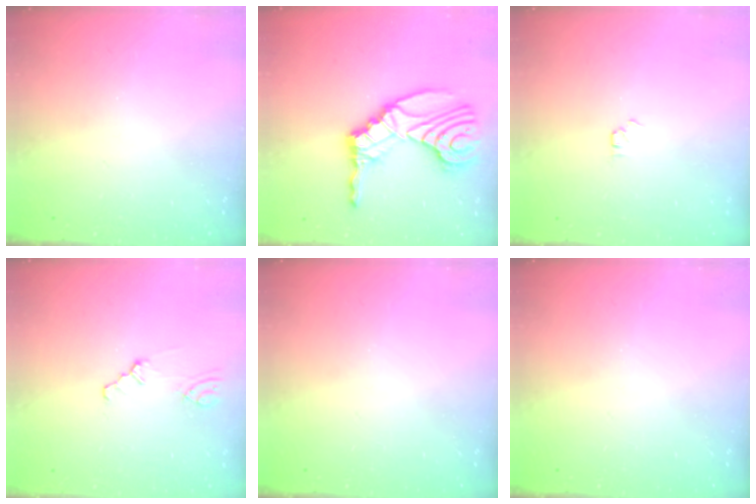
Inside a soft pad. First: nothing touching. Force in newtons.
{"total": 17.0, "press": 16.8, "slide": 2.4}
{"total": 1.5, "press": 1.4, "slide": 0.3}
{"total": 1.1, "press": 1.1, "slide": 0.3}
{"total": 0.0}
{"total": 0.0}